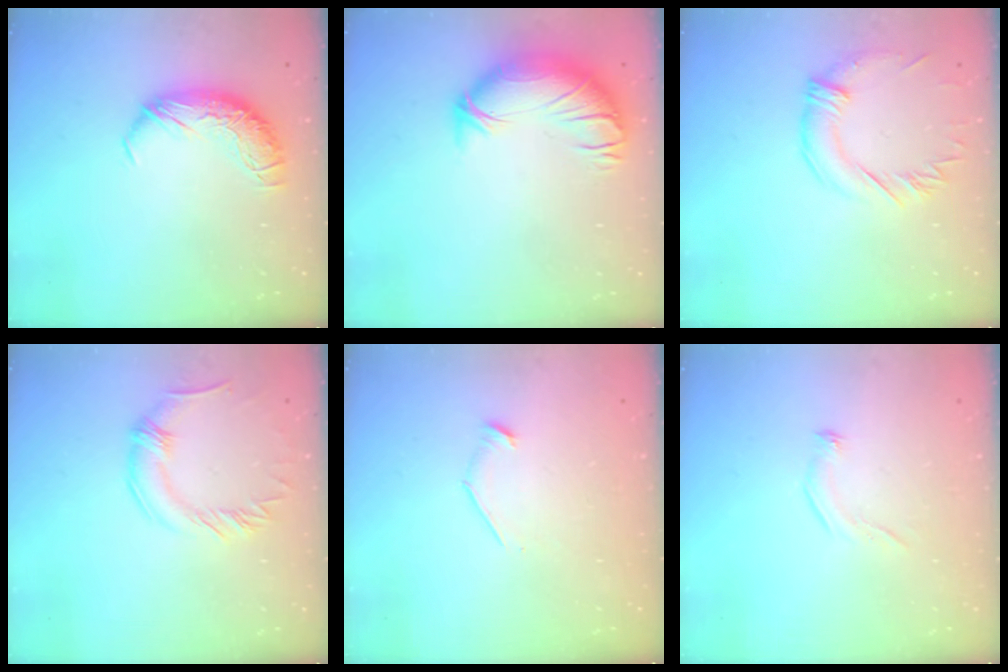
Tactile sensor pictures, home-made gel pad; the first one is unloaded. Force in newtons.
{"total": 3.2, "press": 0.5, "slide": 3.2}
{"total": 1.3, "press": 0.3, "slide": 1.3}
{"total": 0.0}
{"total": 7.4, "press": 7.3, "slide": 0.7}
{"total": 5.5, "press": 5.4, "slide": 1.0}